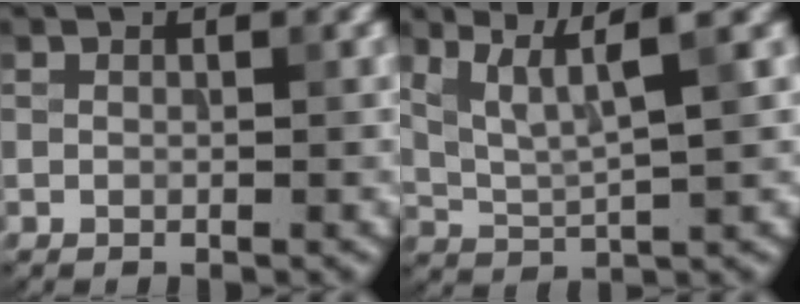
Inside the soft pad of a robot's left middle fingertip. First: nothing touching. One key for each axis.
{"total": 4.9, "fx": 2.6, "fy": 0.8, "fz": 4.1, "tx": -0.079, "ty": 0.000, "tz": 0.056}